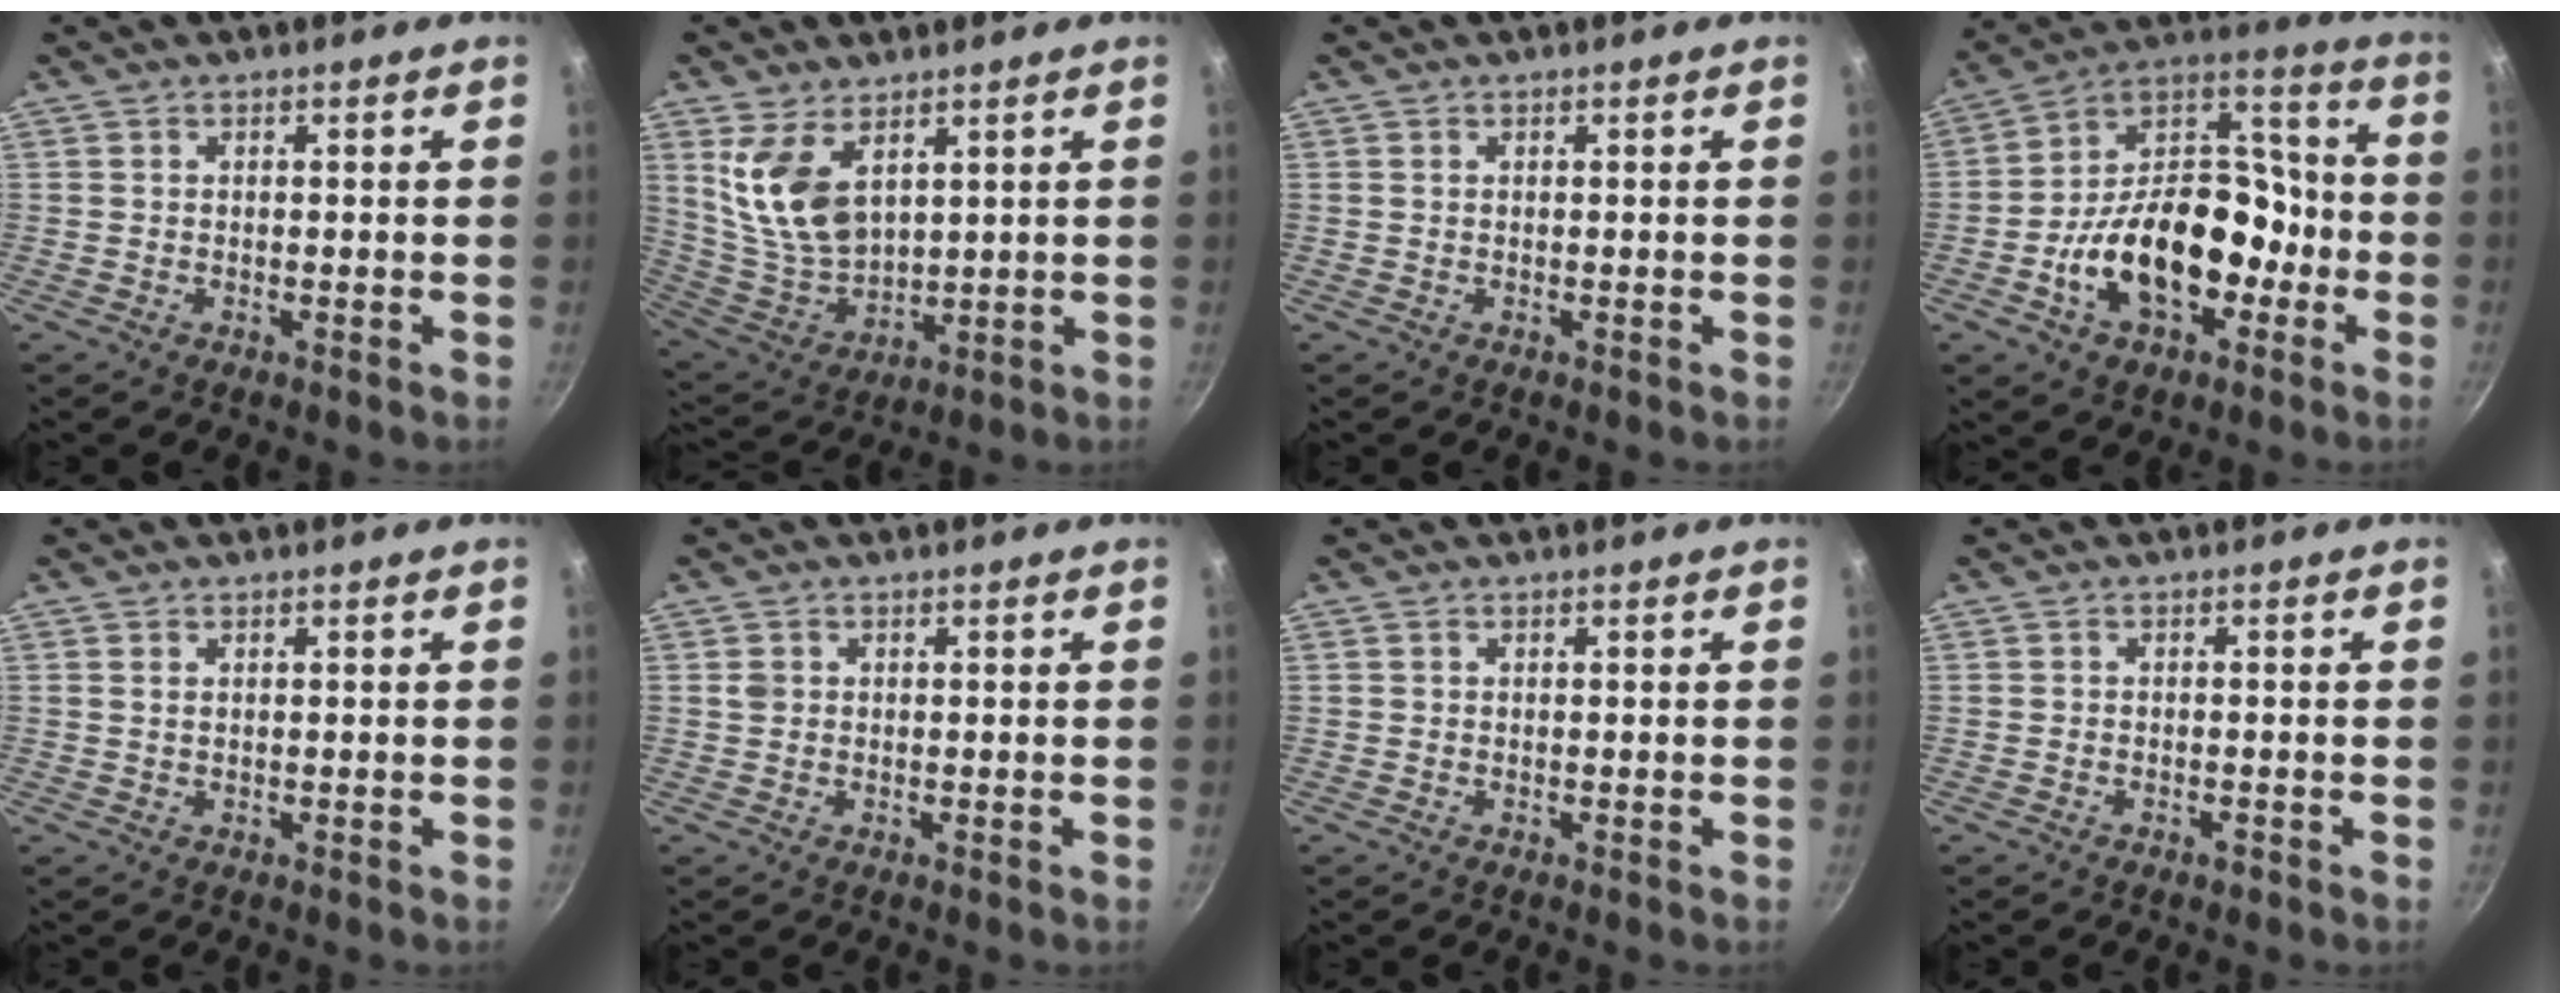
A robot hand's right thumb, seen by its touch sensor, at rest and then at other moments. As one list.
[{"total": 12.3, "force": [5.3, 6.9, 8.6], "torque": [-0.156, -0.043, 0.122]}, {"total": 0.0}, {"total": 21.8, "force": [-6.6, 14.1, 15.3], "torque": [-0.210, 0.074, -0.111]}, {"total": 0.9, "force": [0.4, 0.5, 0.6], "torque": [-0.012, 0.001, 0.009]}, {"total": 1.5, "force": [0.4, 1.3, 0.6], "torque": [-0.008, 0.004, 0.006]}, {"total": 0.0}, {"total": 1.1, "force": [-0.8, 0.5, 0.6], "torque": [-0.017, 0.006, -0.012]}]